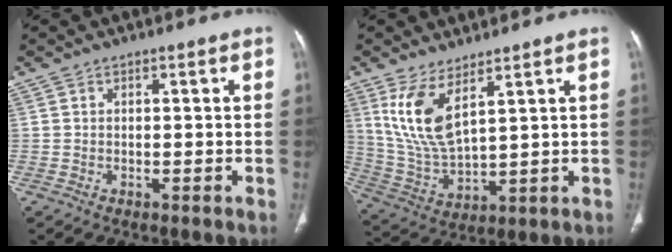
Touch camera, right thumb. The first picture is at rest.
{"total": 10.8, "force": [5.5, 4.0, 8.4], "torque": [-0.172, -0.035, 0.128]}